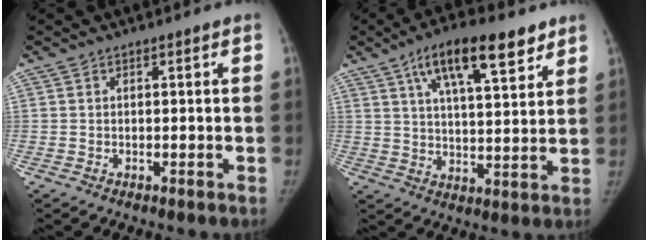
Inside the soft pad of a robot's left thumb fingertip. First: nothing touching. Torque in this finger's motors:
{"motor_torque": [0.16, 0.35, 1.14, -0.84, 0.11]}